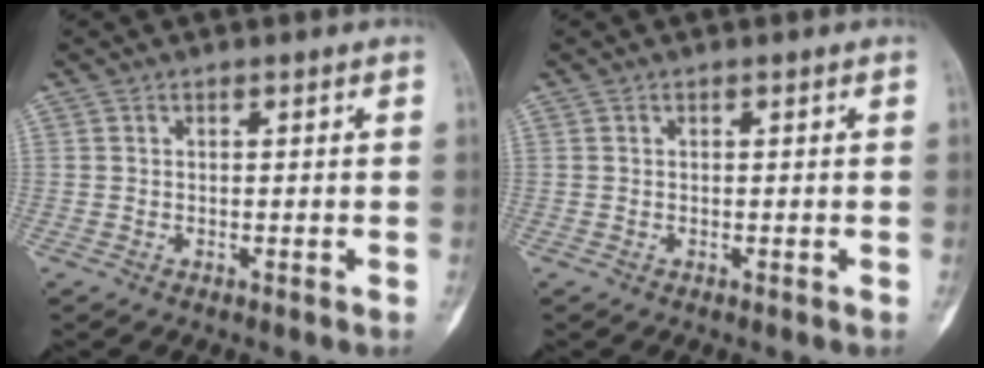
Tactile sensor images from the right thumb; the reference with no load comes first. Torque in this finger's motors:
{"motor_torque": [-0.10, 0.29, 0.25, -0.07, -0.01]}